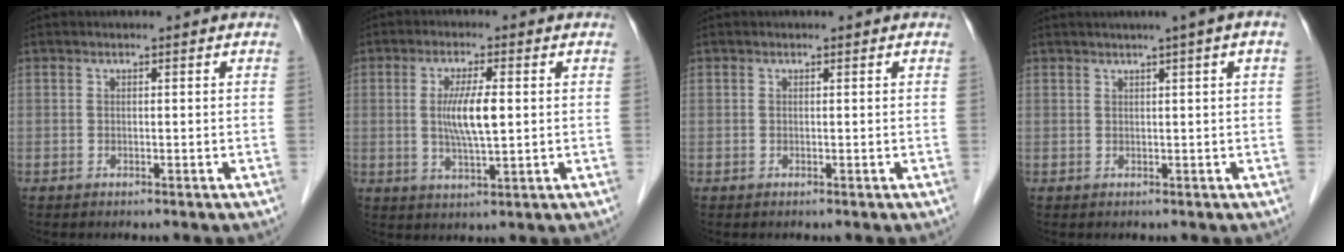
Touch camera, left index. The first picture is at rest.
{"total": 6.4, "force": [0.5, 0.8, 6.3], "torque": [-0.121, -0.005, 0.008]}
{"total": 0.0}
{"total": 3.4, "force": [1.7, -0.5, 3.0], "torque": [-0.041, 0.012, 0.025]}